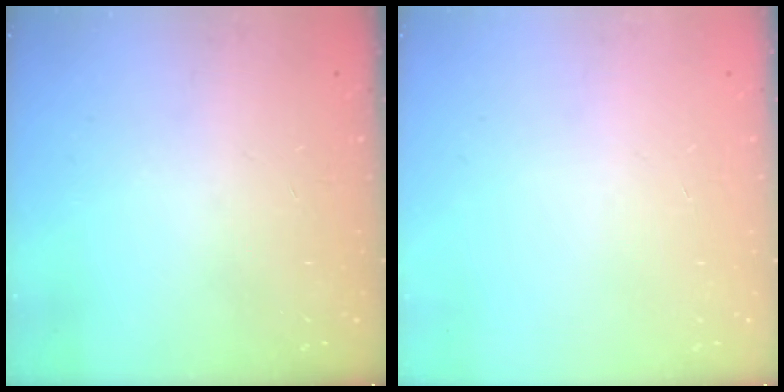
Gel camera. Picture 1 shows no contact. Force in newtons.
{"total": 0.0}